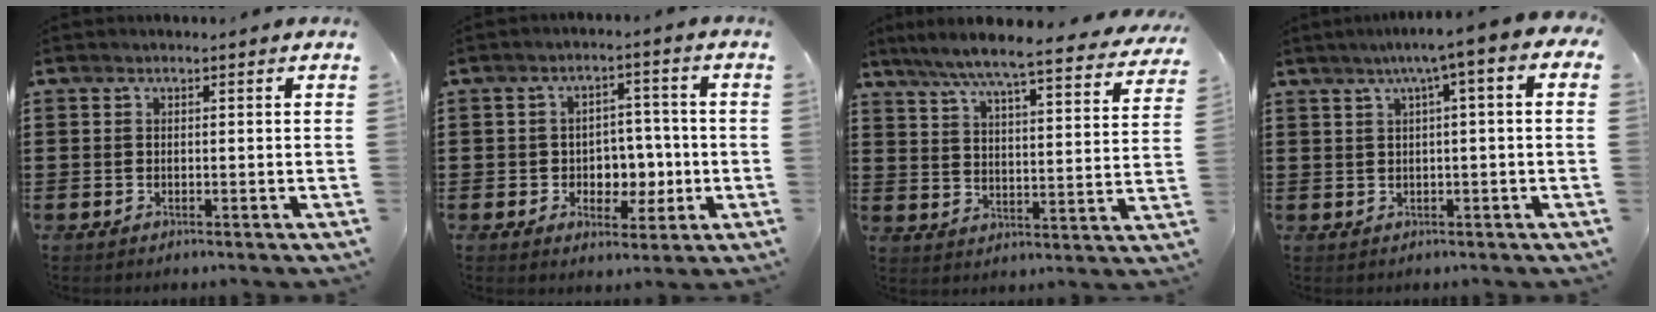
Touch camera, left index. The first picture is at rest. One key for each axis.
{"total": 5.4, "fx": -0.6, "fy": 4.6, "fz": 2.8, "tx": -0.044, "ty": 0.000, "tz": -0.018}
{"total": 6.7, "fx": 5.9, "fy": -0.3, "fz": 3.1, "tx": -0.085, "ty": -0.041, "tz": 0.096}
{"total": 4.3, "fx": 0.8, "fy": 0.0, "fz": 4.2, "tx": -0.081, "ty": -0.001, "tz": 0.007}